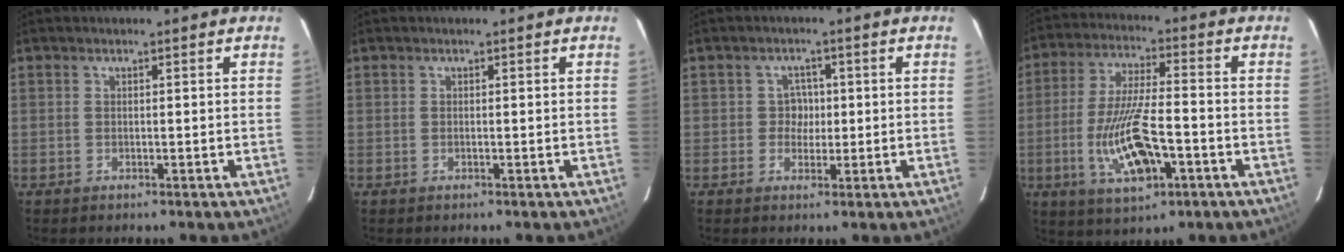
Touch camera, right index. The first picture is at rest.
{"total": 0.0}
{"total": 2.6, "force": [0.0, 2.4, 1.1], "torque": [-0.009, 0.006, -0.002]}
{"total": 12.4, "force": [-3.8, 3.2, 11.4], "torque": [-0.226, -0.007, -0.063]}